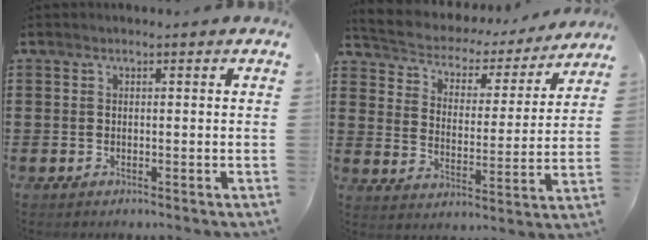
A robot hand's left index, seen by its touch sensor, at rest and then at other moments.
{"total": 3.4, "force": [3.1, 1.4, 0.2], "torque": [-0.028, -0.025, 0.043]}